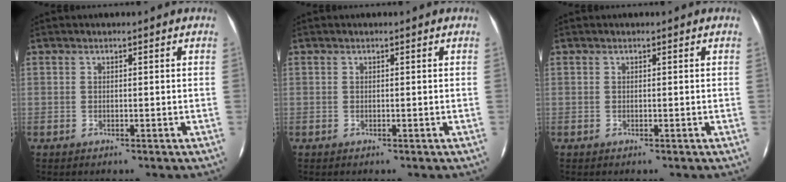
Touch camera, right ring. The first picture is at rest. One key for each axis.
{"total": 0.0}
{"total": 0.0}